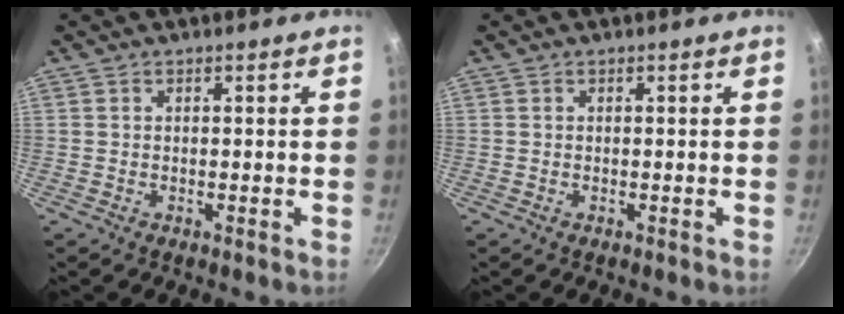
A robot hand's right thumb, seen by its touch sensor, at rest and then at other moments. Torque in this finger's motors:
{"motor_torque": [0.00, 0.00, -0.05, -0.24, 0.00]}